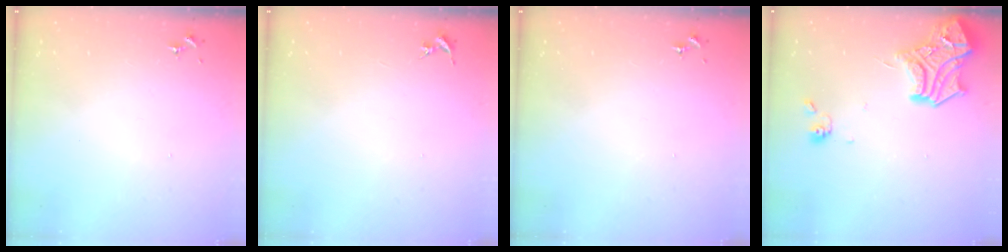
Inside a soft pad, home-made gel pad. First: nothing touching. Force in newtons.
{"total": 0.0}
{"total": 0.0}
{"total": 16.2, "press": 16.2, "slide": 1.5}